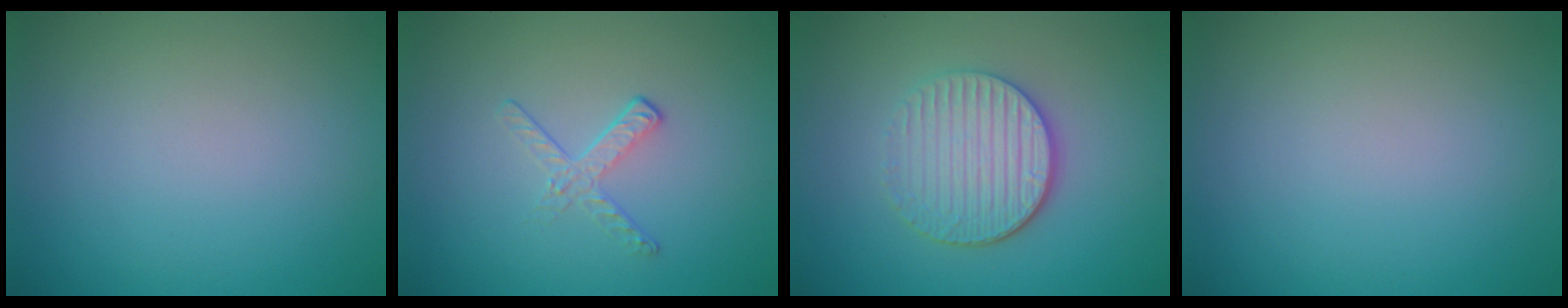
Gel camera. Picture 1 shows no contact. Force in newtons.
{"total": 1.7, "press": 0.7, "slide": 1.5}
{"total": 4.3, "press": 3.5, "slide": 2.5}
{"total": 0.0}